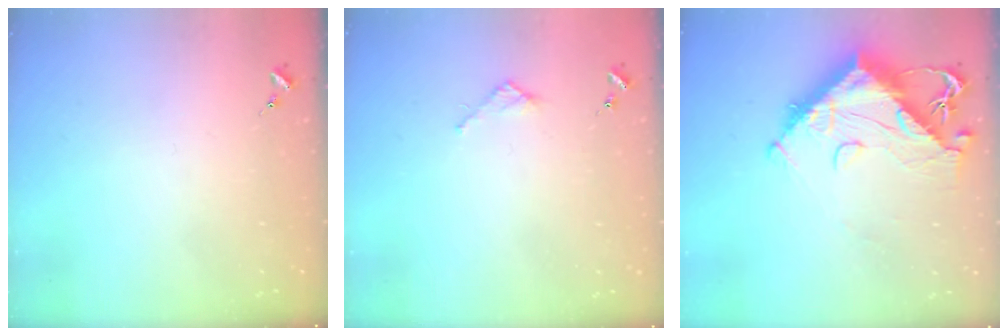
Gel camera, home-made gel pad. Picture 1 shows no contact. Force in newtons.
{"total": 2.7, "press": 2.7, "slide": 0.2}
{"total": 17.1, "press": 17.0, "slide": 1.9}